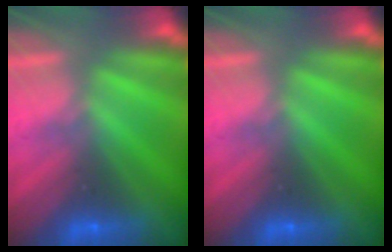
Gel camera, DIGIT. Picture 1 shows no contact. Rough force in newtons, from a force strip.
{"total": 0.0}